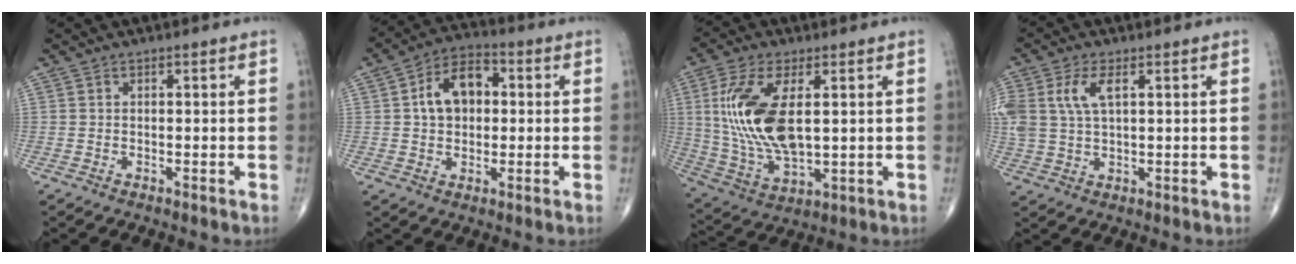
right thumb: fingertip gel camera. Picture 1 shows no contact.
{"total": 9.9, "force": [1.3, 6.7, 7.1], "torque": [-0.103, 0.020, 0.015]}
{"total": 16.5, "force": [2.7, 7.6, 14.4], "torque": [-0.303, -0.013, 0.063]}
{"total": 8.1, "force": [2.7, 4.0, 6.5], "torque": [-0.156, 0.004, 0.057]}